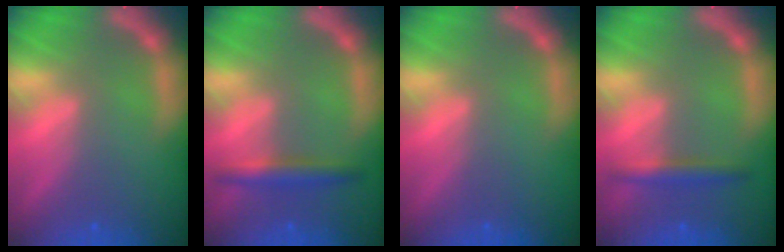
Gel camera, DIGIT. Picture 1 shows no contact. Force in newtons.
{"total": 3.0}
{"total": 0.0}
{"total": 2.4}